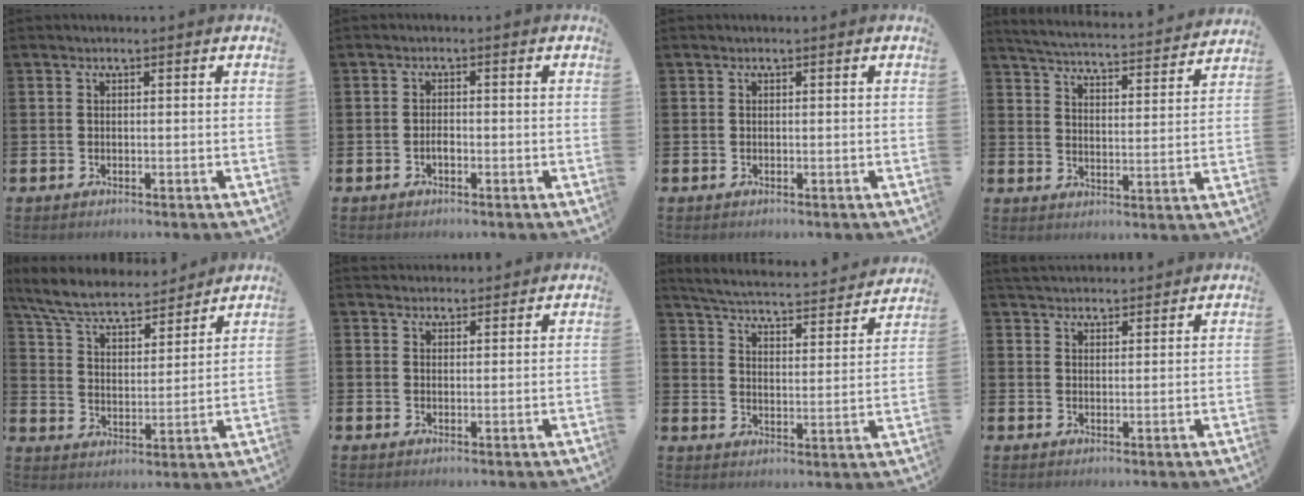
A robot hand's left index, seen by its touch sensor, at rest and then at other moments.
{"total": 1.2, "force": [-0.5, 0.6, 0.9], "torque": [-0.012, -0.001, -0.012]}
{"total": 0.0}
{"total": 4.9, "force": [4.9, 0.2, 0.6], "torque": [-0.036, -0.042, 0.082]}
{"total": 7.4, "force": [6.8, 1.7, 2.5], "torque": [-0.079, -0.045, 0.117]}
{"total": 2.3, "force": [2.3, 0.6, -0.1], "torque": [0.011, -0.012, 0.039]}
{"total": 4.5, "force": [4.3, 0.4, 1.0], "torque": [-0.044, -0.041, 0.067]}
{"total": 3.3, "force": [3.2, 0.6, 0.1], "torque": [-0.006, -0.014, 0.059]}